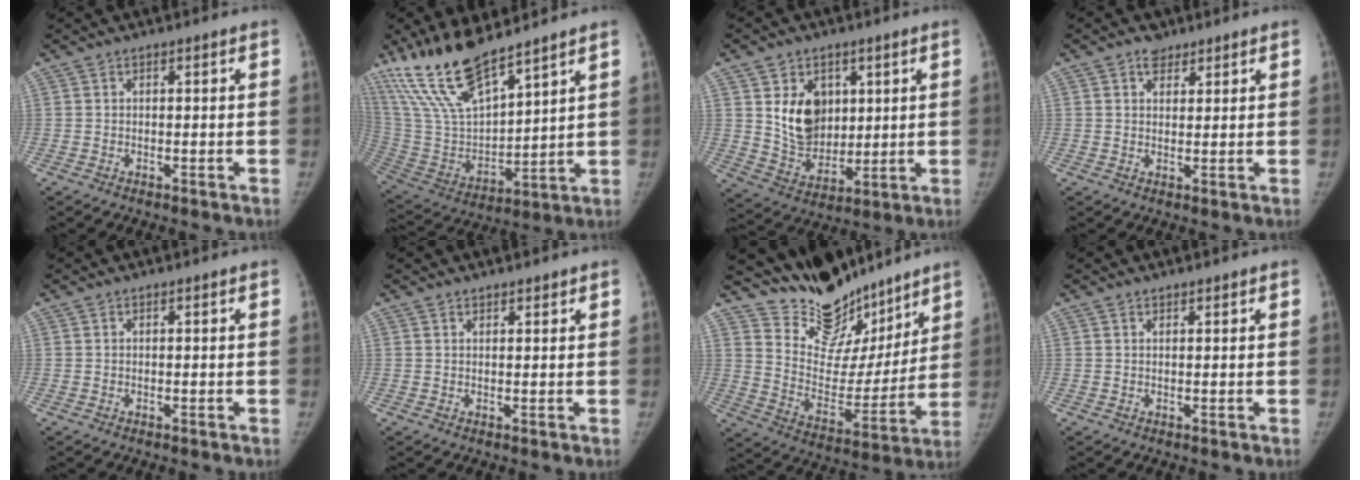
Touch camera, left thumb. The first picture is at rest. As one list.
[{"total": 17.5, "force": [13.7, 4.8, 9.8], "torque": [-0.169, -0.066, 0.280]}, {"total": 11.9, "force": [3.6, 9.0, 6.9], "torque": [-0.074, -0.028, 0.079]}, {"total": 2.9, "force": [1.9, 2.0, 0.8], "torque": [0.003, -0.010, 0.028]}, {"total": 0.0}, {"total": 1.4, "force": [1.2, 0.6, 0.5], "torque": [0.001, -0.007, 0.016]}, {"total": 18.5, "force": [15.9, 7.7, 5.2], "torque": [-0.022, -0.110, 0.264]}, {"total": 0.7, "force": [0.6, 0.2, 0.2], "torque": [-0.003, -0.003, 0.010]}]